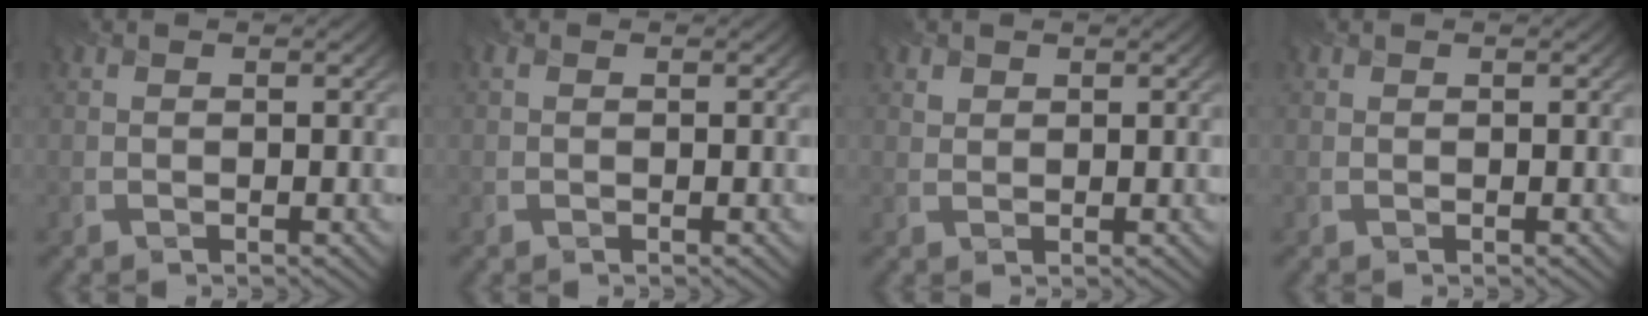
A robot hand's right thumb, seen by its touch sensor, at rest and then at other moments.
{"total": 0.5, "force": [0.2, 0.3, 0.3], "torque": [-0.009, 0.003, 0.003]}
{"total": 1.1, "force": [0.8, 0.7, 0.2], "torque": [-0.006, -0.002, 0.018]}
{"total": 0.0}